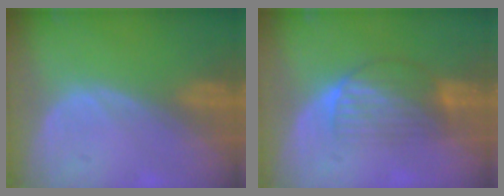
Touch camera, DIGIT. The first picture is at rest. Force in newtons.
{"total": 6.7, "press": 5.9, "slide": 3.1}